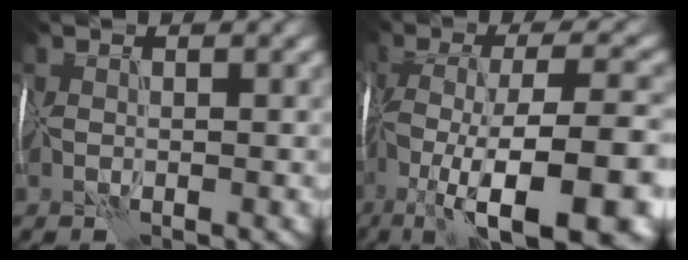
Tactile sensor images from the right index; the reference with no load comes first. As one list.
[{"total": 15.0, "force": [-6.6, 4.0, 12.8], "torque": [-0.214, 0.011, -0.103]}]